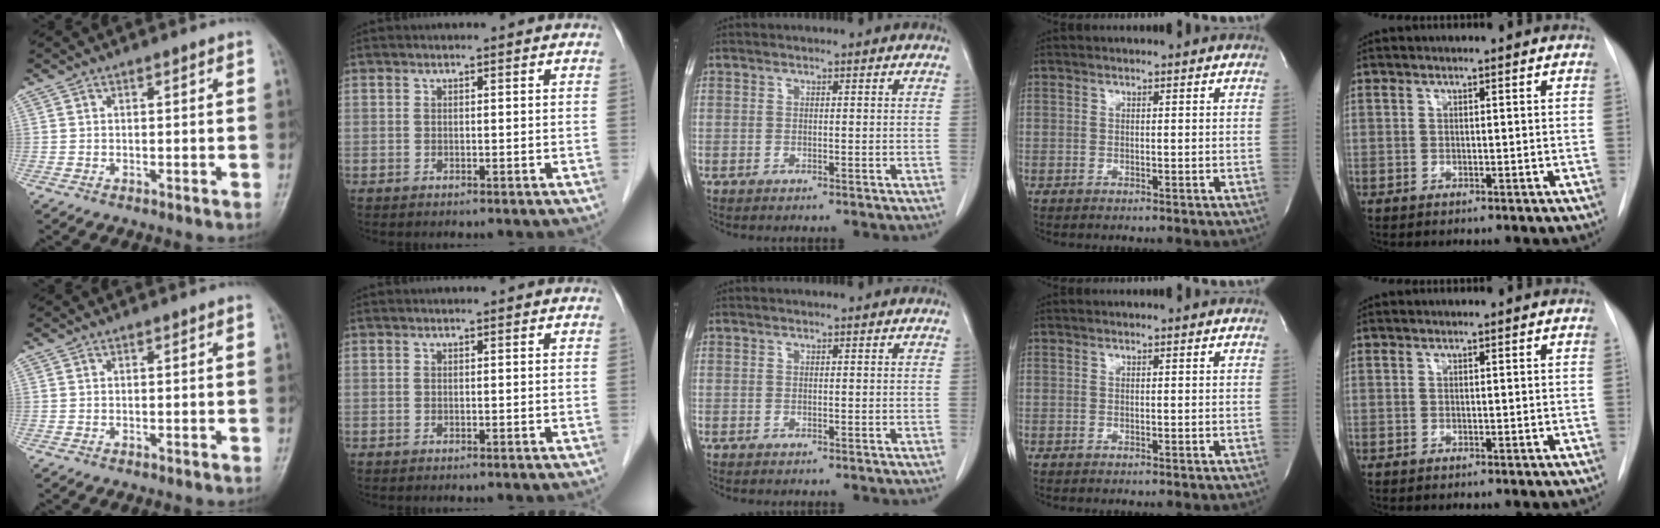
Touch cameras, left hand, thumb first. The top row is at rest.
{}